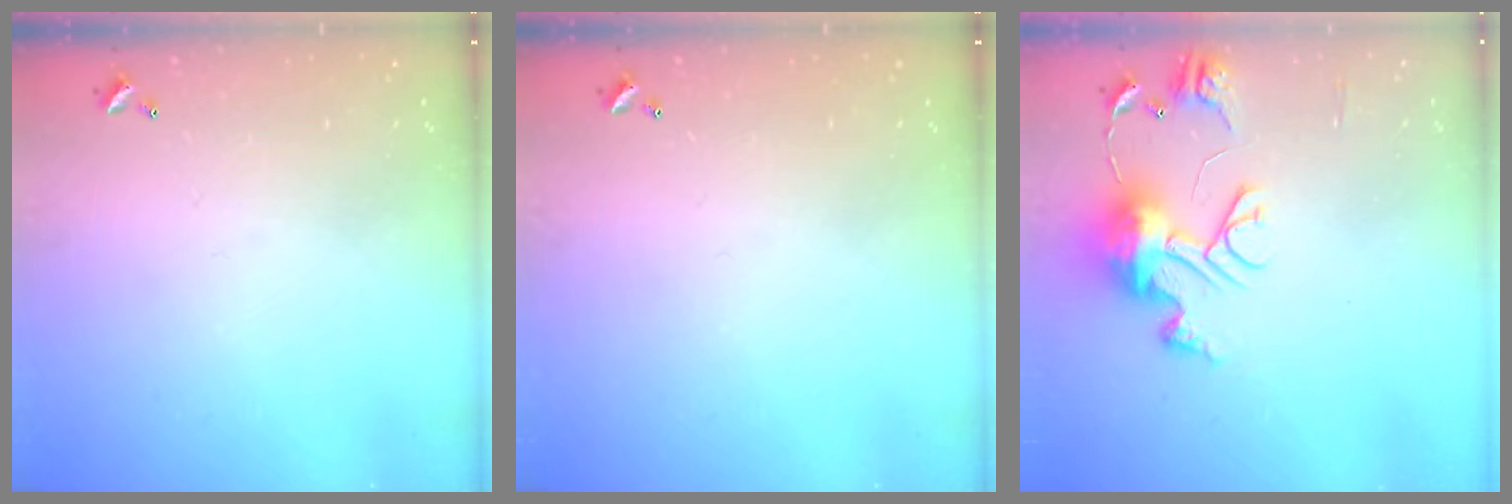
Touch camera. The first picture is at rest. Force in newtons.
{"total": 0.0}
{"total": 13.1, "press": 13.1, "slide": 0.9}